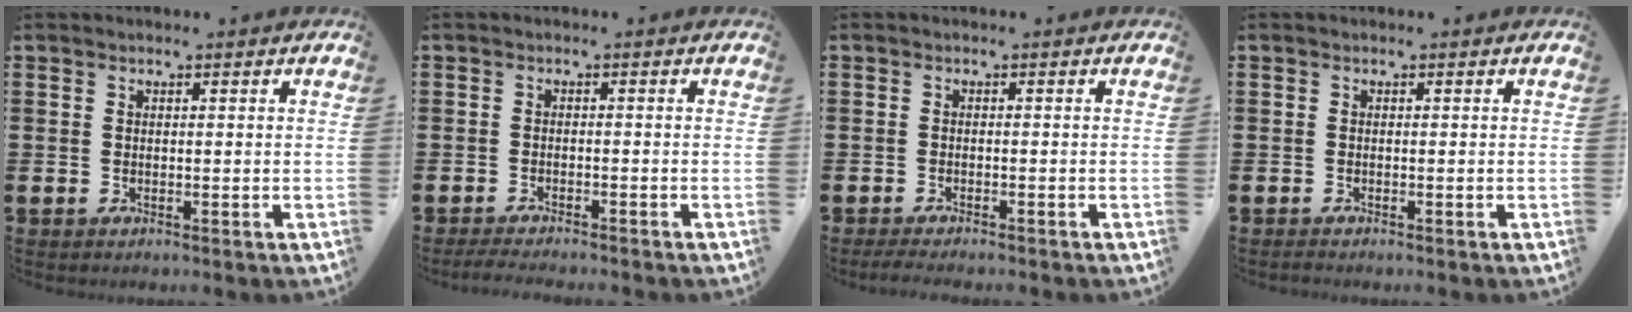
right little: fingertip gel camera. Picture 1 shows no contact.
{"total": 1.5, "force": [-1.4, 0.0, 0.5], "torque": [-0.009, 0.002, -0.029]}
{"total": 1.2, "force": [-1.1, 0.1, 0.6], "torque": [-0.011, -0.001, -0.021]}
{"total": 0.0}